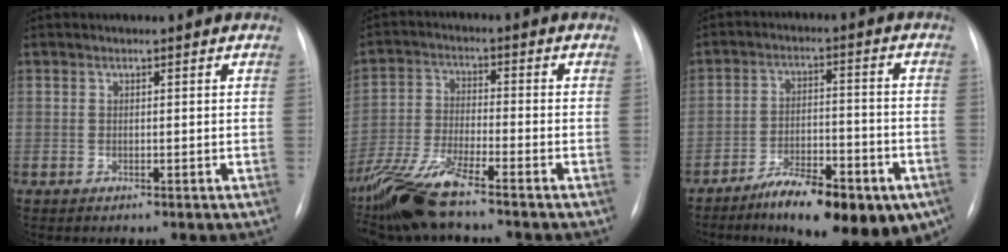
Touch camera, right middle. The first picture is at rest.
{"total": 10.6, "force": [-8.5, 0.7, 6.3], "torque": [-0.139, -0.025, -0.163]}
{"total": 16.8, "force": [-11.1, 5.5, 11.4], "torque": [-0.117, 0.023, -0.165]}